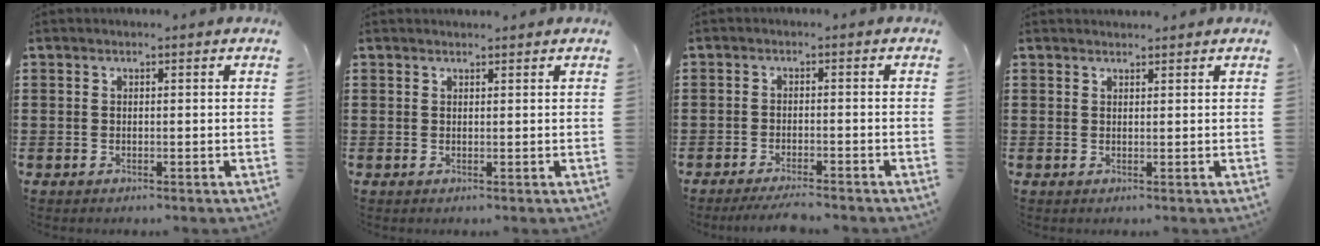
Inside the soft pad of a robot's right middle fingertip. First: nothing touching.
{"total": 0.7, "force": [0.7, 0.0, -0.1], "torque": [-0.001, -0.003, 0.013]}
{"total": 2.9, "force": [-2.7, -0.1, 1.1], "torque": [-0.020, -0.002, -0.051]}
{"total": 1.0, "force": [1.0, 0.0, -0.1], "torque": [-0.001, -0.003, 0.019]}